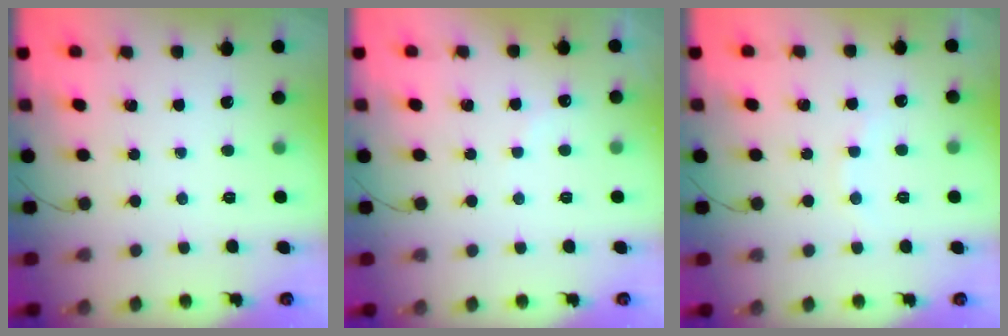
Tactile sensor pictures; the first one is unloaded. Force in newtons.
{"total": 5.3, "press": 5.2, "slide": 0.9}
{"total": 5.9, "press": 5.8, "slide": 1.2}